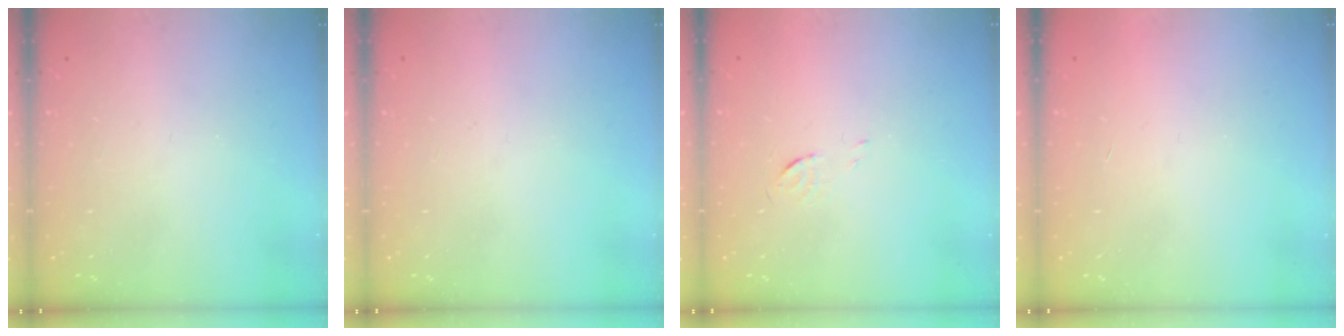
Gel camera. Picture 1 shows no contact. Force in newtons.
{"total": 0.0}
{"total": 3.3, "press": 3.3, "slide": 0.4}
{"total": 1.7, "press": 1.7, "slide": 0.1}